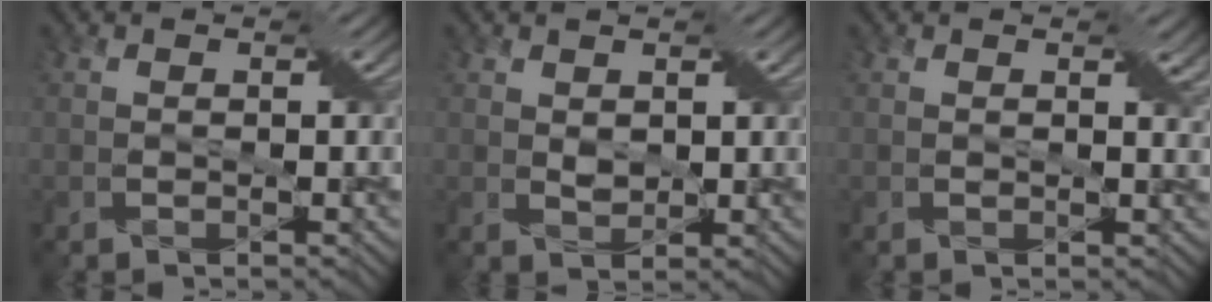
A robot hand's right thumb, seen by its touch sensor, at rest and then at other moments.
{"total": 1.8, "force": [0.9, 1.3, 0.9], "torque": [-0.023, -0.002, 0.019]}
{"total": 1.5, "force": [0.9, 0.6, 1.0], "torque": [-0.015, -0.005, 0.018]}